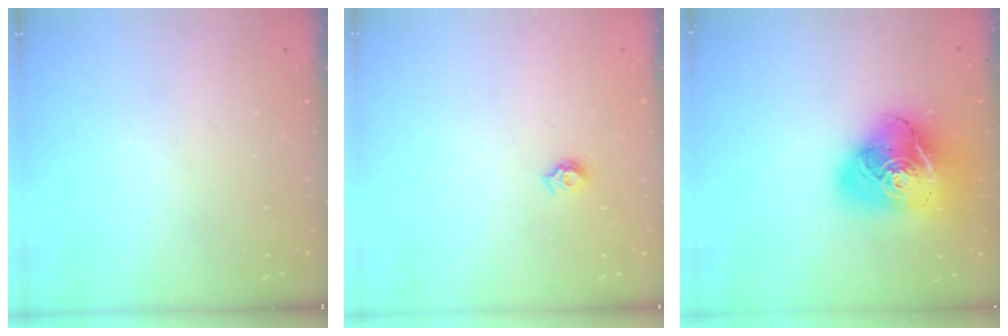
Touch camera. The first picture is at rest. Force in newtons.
{"total": 5.7, "press": 5.7, "slide": 0.6}
{"total": 22.2, "press": 22.0, "slide": 2.8}